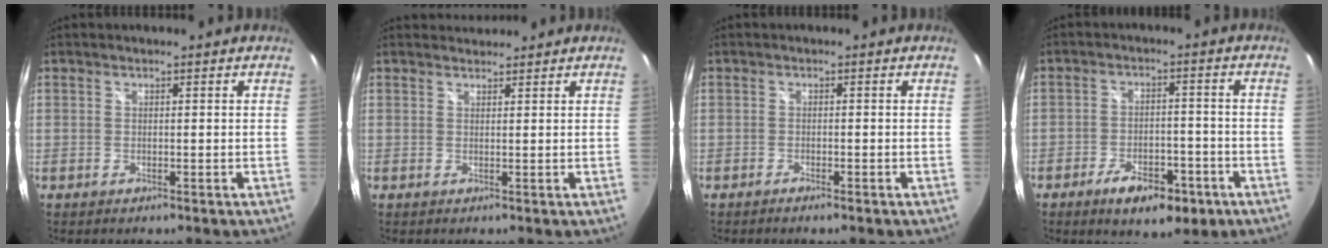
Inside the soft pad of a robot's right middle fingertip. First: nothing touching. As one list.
[{"total": 1.8, "force": [1.8, 0.4, -0.1], "torque": [0.002, 0.007, 0.031]}, {"total": 1.5, "force": [-1.3, 0.2, 0.8], "torque": [-0.022, -0.002, -0.025]}, {"total": 10.1, "force": [-5.9, 4.7, 6.7], "torque": [-0.130, -0.005, -0.081]}]